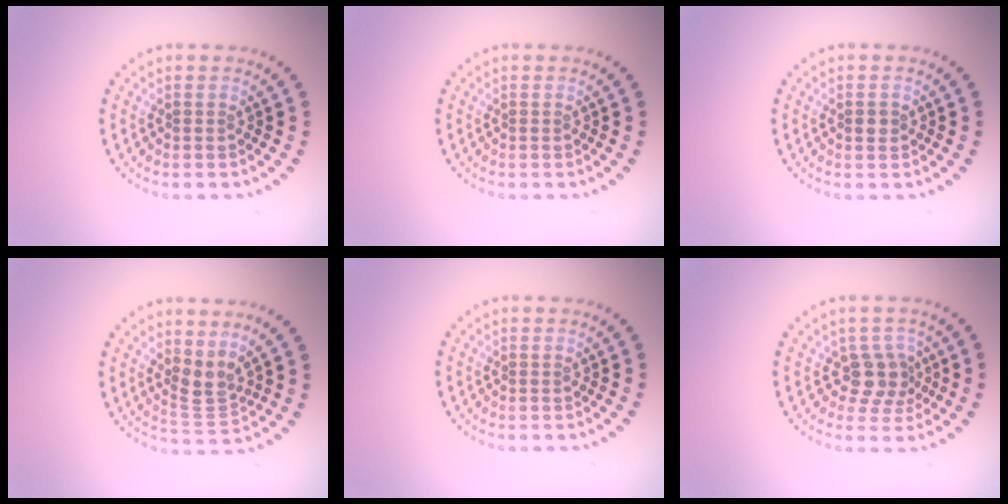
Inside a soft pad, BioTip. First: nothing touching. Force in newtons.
{"total": 0.0}
{"total": 1.2, "press": 1.2, "slide": 0.0}
{"total": 2.3, "press": 1.9, "slide": 1.4}
{"total": 0.0}
{"total": 2.9, "press": 2.3, "slide": 1.8}